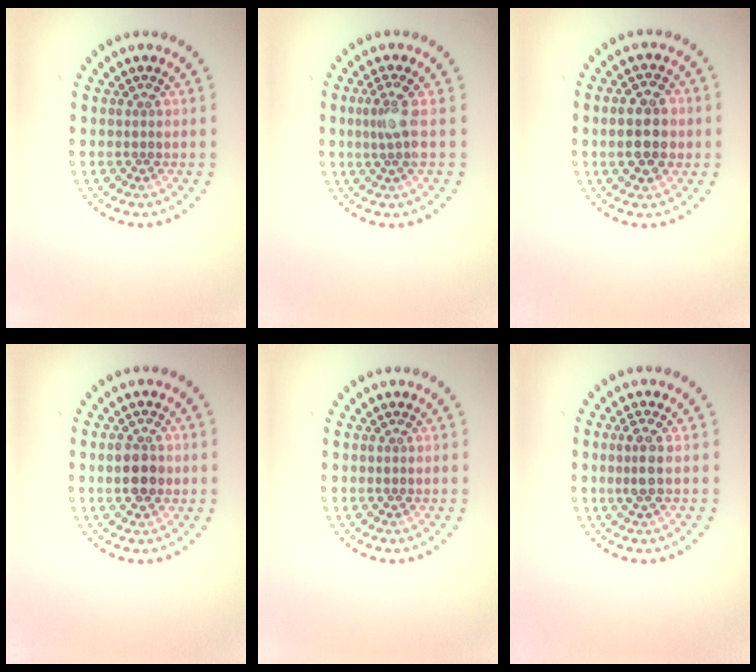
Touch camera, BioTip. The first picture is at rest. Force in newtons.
{"total": 2.2, "press": 1.6, "slide": 1.4}
{"total": 4.5, "press": 4.5, "slide": 0.1}
{"total": 2.8, "press": 2.8, "slide": 0.2}
{"total": 0.0}
{"total": 1.7, "press": 1.5, "slide": 0.8}